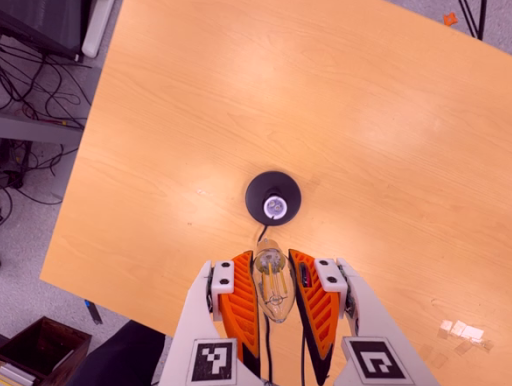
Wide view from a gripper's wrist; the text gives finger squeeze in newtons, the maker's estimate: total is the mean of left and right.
{"total": 20.5, "left": 21.9, "right": 19.1}